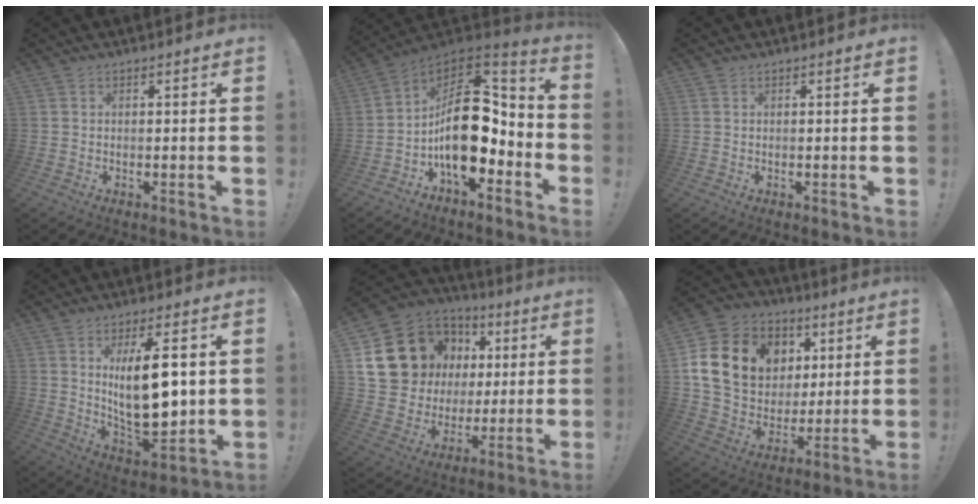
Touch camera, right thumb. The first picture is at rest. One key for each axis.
{"total": 20.6, "fx": -2.2, "fy": 11.9, "fz": 16.6, "tx": -0.277, "ty": 0.013, "tz": -0.029}
{"total": 0.0}
{"total": 17.0, "fx": 3.7, "fy": 5.8, "fz": 15.5, "tx": -0.261, "ty": -0.031, "tz": 0.050}
{"total": 18.9, "fx": 6.1, "fy": 15.7, "fz": 8.5, "tx": -0.122, "ty": -0.028, "tz": 0.157}
{"total": 18.9, "fx": 6.5, "fy": 14.9, "fz": 9.6, "tx": -0.164, "ty": -0.016, "tz": 0.146}